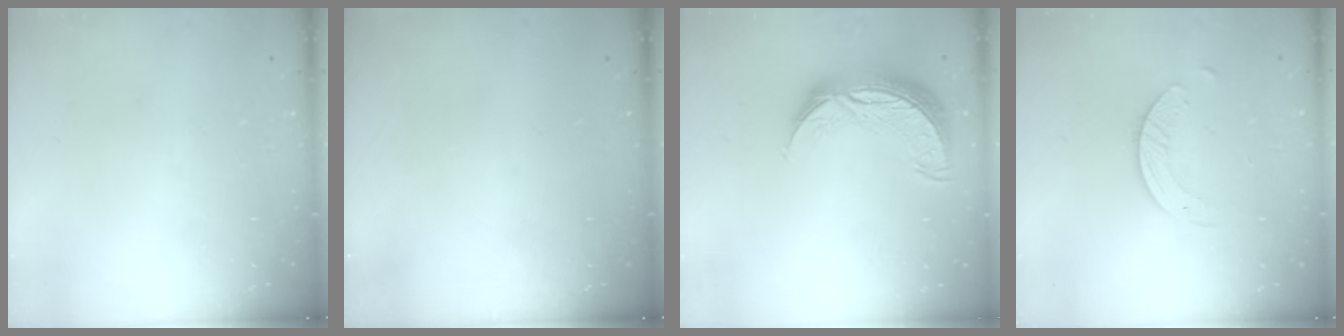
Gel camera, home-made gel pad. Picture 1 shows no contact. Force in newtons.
{"total": 0.0}
{"total": 10.8, "press": 10.7, "slide": 1.0}
{"total": 4.5, "press": 4.5, "slide": 0.3}